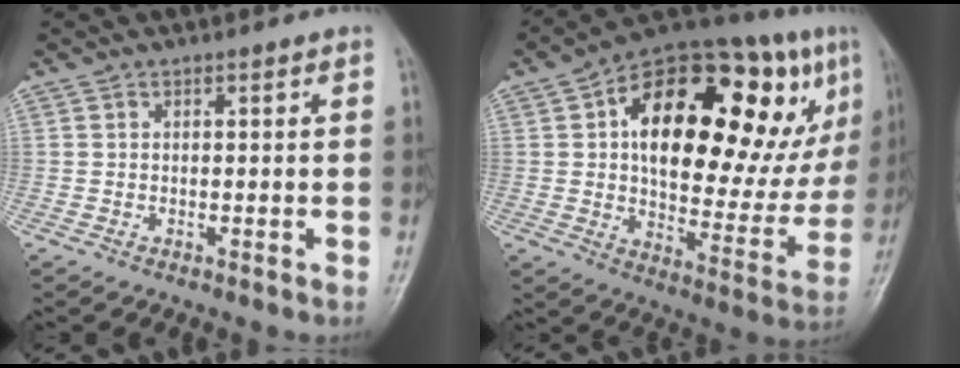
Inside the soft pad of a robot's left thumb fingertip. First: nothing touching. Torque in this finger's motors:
{"motor_torque": [2.50, 2.51, 1.45, -1.32, 0.26]}